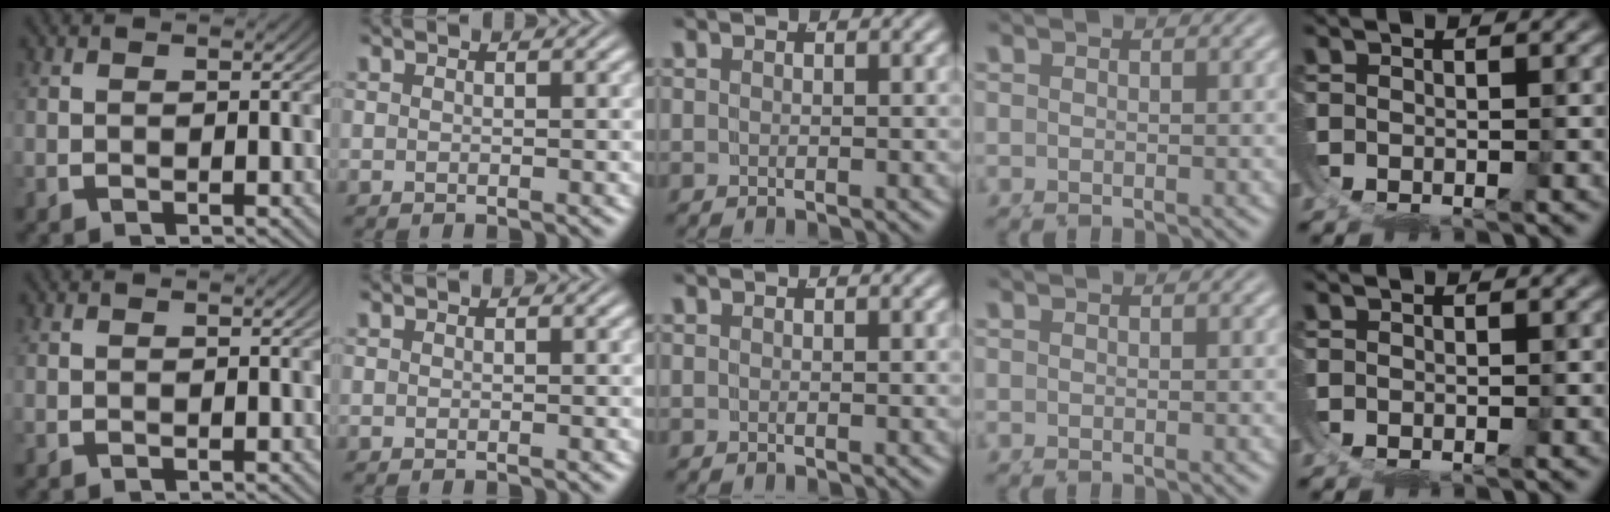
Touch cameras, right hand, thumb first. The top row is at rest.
{}